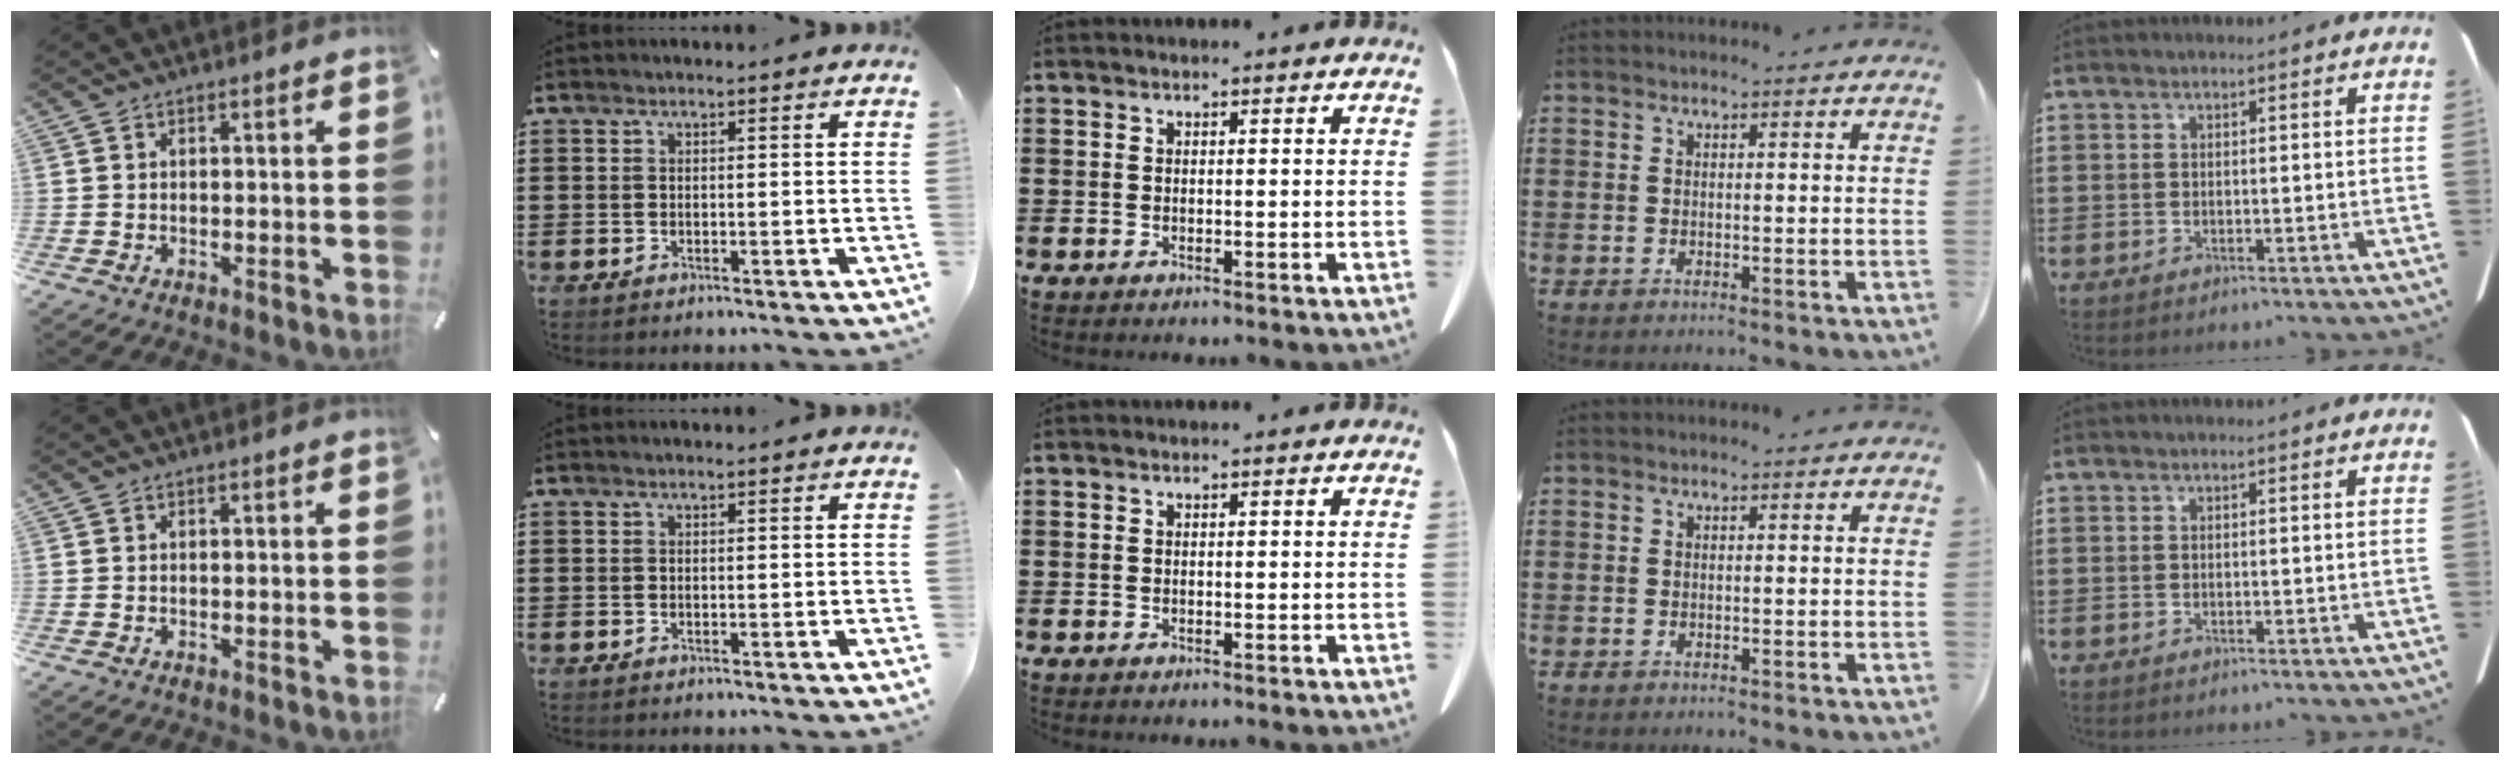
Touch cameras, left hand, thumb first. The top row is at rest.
{}